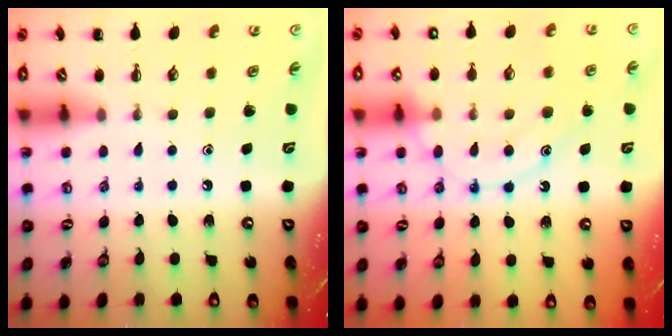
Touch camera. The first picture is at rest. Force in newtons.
{"total": 13.9, "press": 13.9, "slide": 0.8}